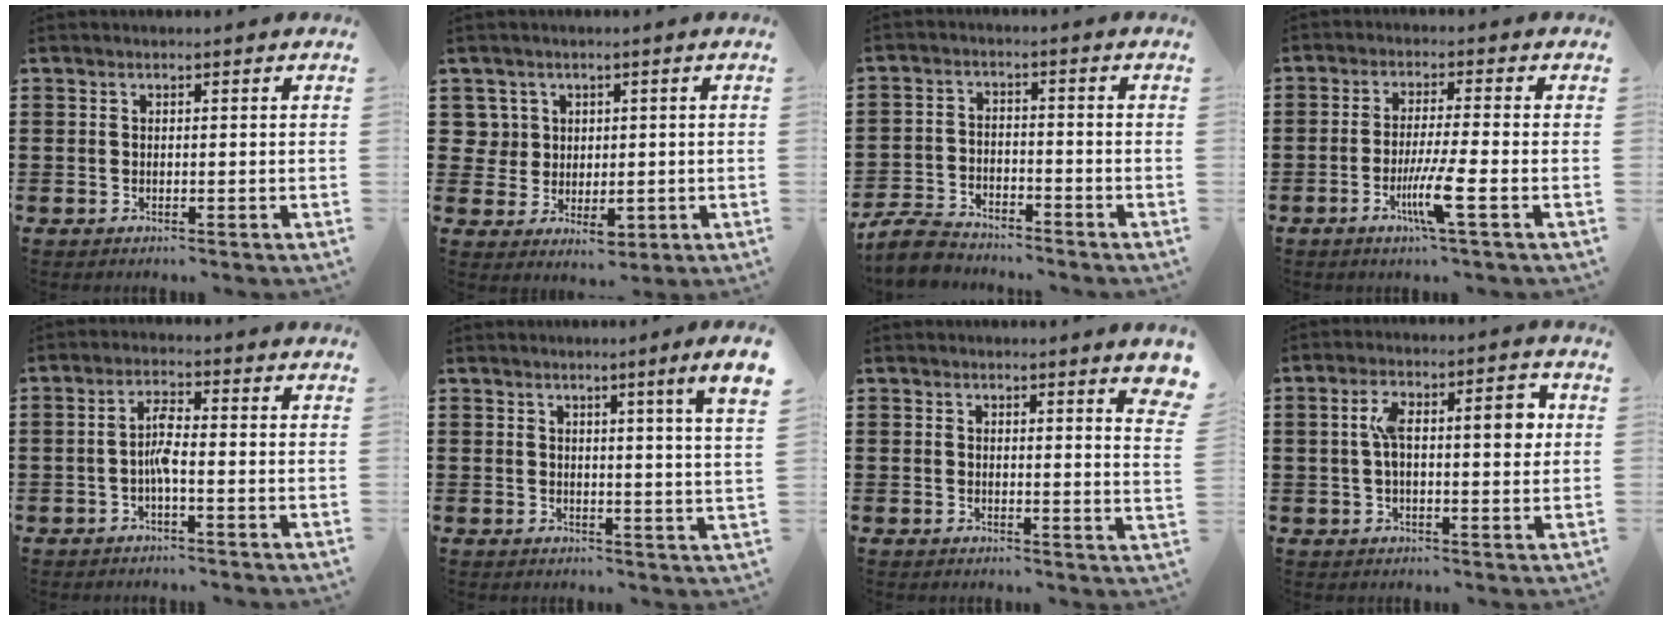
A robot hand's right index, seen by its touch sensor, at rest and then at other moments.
{"total": 4.1, "force": [1.2, 3.8, 0.7], "torque": [-0.032, 0.014, 0.023]}
{"total": 5.6, "force": [-5.3, 1.1, 1.3], "torque": [-0.046, 0.000, -0.111]}
{"total": 6.6, "force": [-2.5, -0.1, 6.1], "torque": [-0.119, -0.019, -0.048]}
{"total": 3.6, "force": [-0.9, 0.7, 3.4], "torque": [-0.070, 0.001, -0.021]}
{"total": 3.8, "force": [2.2, -1.3, 2.9], "torque": [-0.049, -0.010, 0.031]}
{"total": 2.7, "force": [1.8, -0.2, 2.0], "torque": [-0.036, -0.003, 0.030]}
{"total": 7.4, "force": [1.0, 2.6, 6.8], "torque": [-0.116, 0.006, 0.009]}